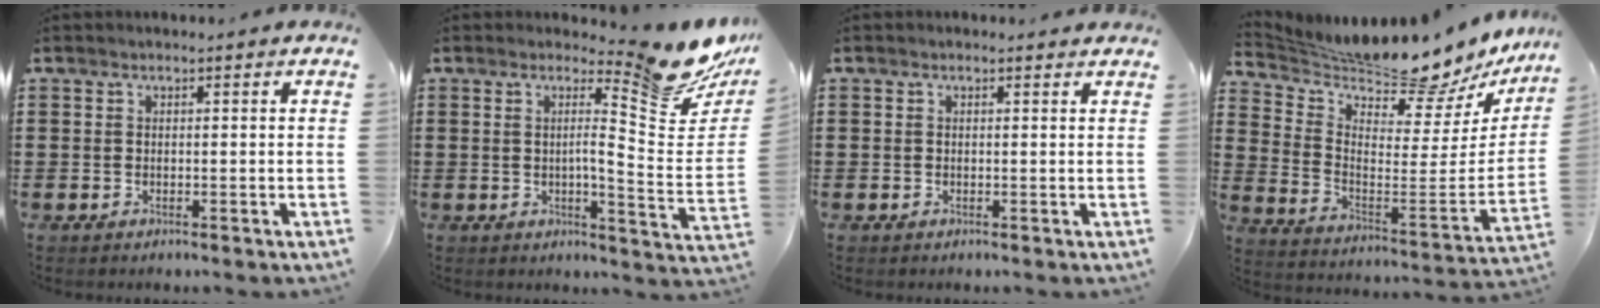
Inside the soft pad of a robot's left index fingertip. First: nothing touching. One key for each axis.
{"total": 8.8, "fx": 6.3, "fy": 0.3, "fz": 6.1, "tx": -0.092, "ty": -0.066, "tz": 0.096}
{"total": 0.7, "fx": 0.2, "fy": 0.7, "fz": -0.1, "tx": -0.001, "ty": 0.005, "tz": 0.003}
{"total": 8.2, "fx": 8.1, "fy": -1.0, "fz": 0.8, "tx": -0.037, "ty": -0.098, "tz": 0.128}